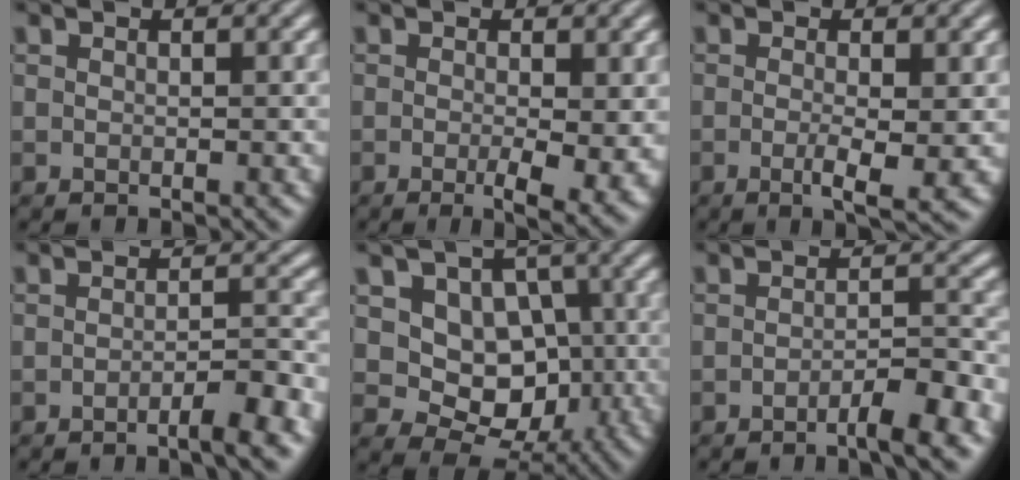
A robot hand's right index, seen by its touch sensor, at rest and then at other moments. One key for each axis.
{"total": 4.3, "fx": -1.6, "fy": 1.0, "fz": 3.8, "tx": -0.055, "ty": -0.020, "tz": -0.020}
{"total": 3.1, "fx": -0.9, "fy": 0.2, "fz": 3.0, "tx": -0.052, "ty": -0.016, "tz": -0.011}
{"total": 2.8, "fx": -2.0, "fy": -0.2, "fz": 1.9, "tx": -0.019, "ty": 0.005, "tz": -0.039}
{"total": 10.8, "fx": -1.0, "fy": 9.2, "fz": 5.5, "tx": -0.119, "ty": -0.047, "tz": -0.009}
{"total": 3.1, "fx": -2.1, "fy": -0.1, "fz": 2.3, "tx": -0.022, "ty": 0.003, "tz": -0.041}